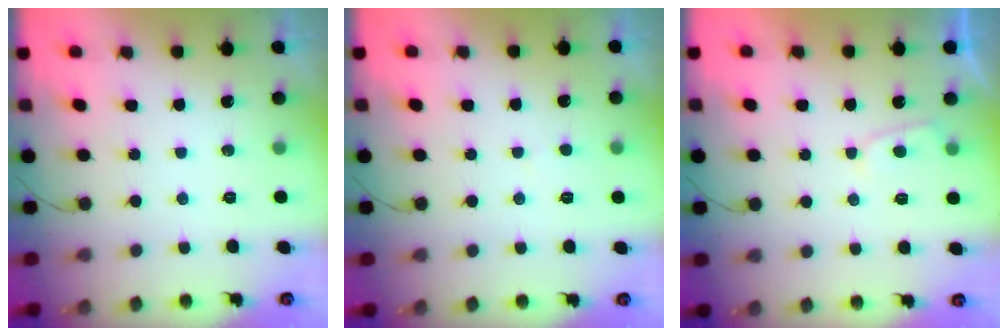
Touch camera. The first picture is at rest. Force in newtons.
{"total": 2.4, "press": 2.4, "slide": 0.2}
{"total": 3.2, "press": 3.2, "slide": 0.3}